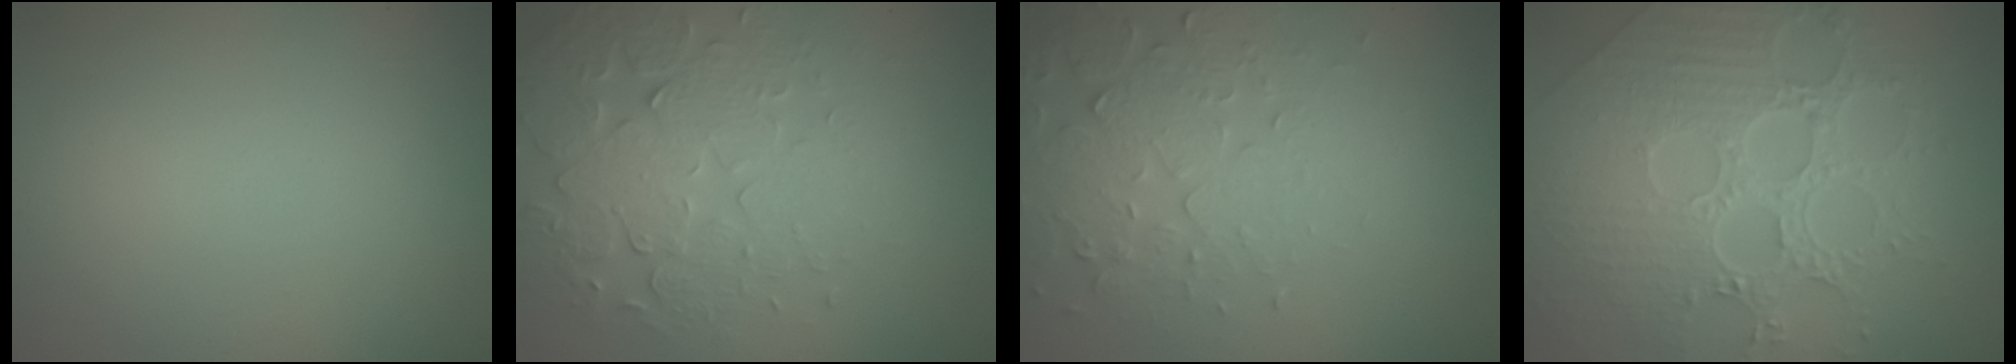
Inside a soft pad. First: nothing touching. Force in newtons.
{"total": 5.7, "press": 4.7, "slide": 3.1}
{"total": 5.3, "press": 3.9, "slide": 3.6}
{"total": 8.7, "press": 6.4, "slide": 5.8}